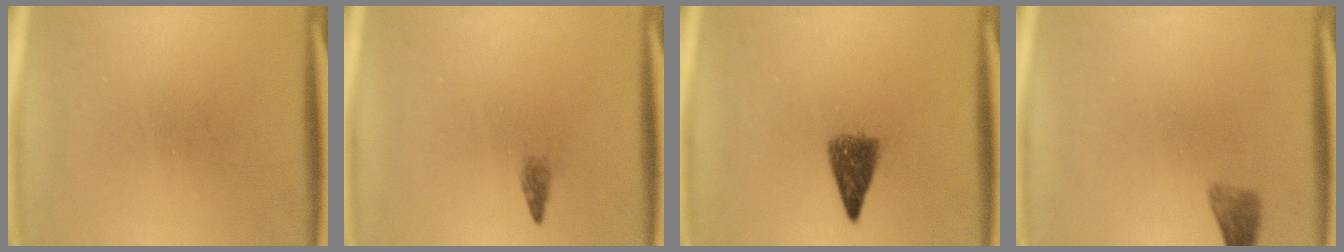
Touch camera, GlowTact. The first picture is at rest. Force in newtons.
{"total": 1.0}
{"total": 4.2}
{"total": 2.1}